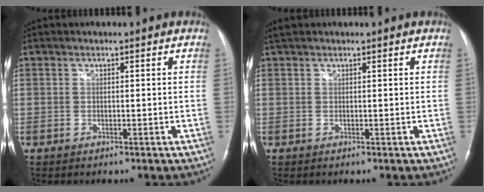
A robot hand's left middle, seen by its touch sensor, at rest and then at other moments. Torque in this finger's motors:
{"motor_torque": [0.25, -0.15, -0.07, 0.02]}